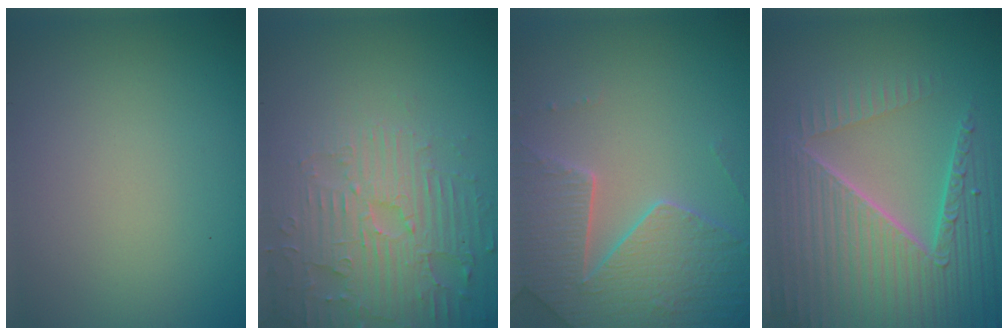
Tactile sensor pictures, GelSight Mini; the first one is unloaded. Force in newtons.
{"total": 4.5, "press": 4.1, "slide": 1.8}
{"total": 4.6, "press": 4.5, "slide": 1.3}
{"total": 9.0, "press": 6.0, "slide": 6.8}